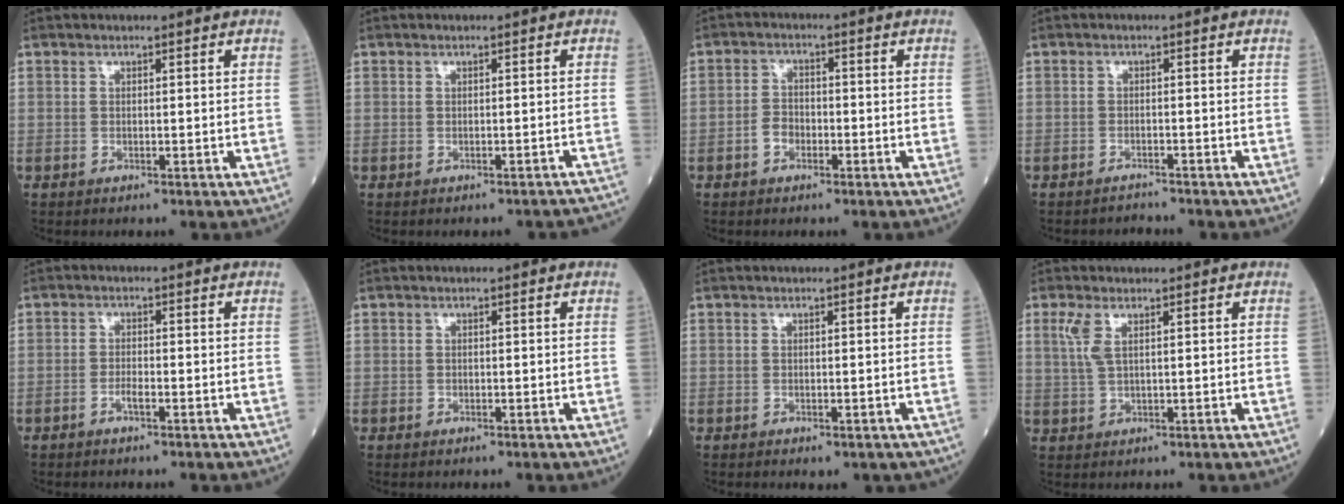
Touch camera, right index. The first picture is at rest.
{"total": 5.0, "force": [-4.7, 1.4, 0.8], "torque": [0.000, 0.003, -0.042]}
{"total": 2.9, "force": [-1.3, 2.1, 1.6], "torque": [-0.026, 0.010, -0.026]}
{"total": 1.6, "force": [-1.5, 0.0, -0.6], "torque": [0.010, -0.009, -0.023]}
{"total": 1.6, "force": [-1.0, 0.3, 1.3], "torque": [-0.023, 0.001, -0.019]}
{"total": 0.0}
{"total": 2.3, "force": [-1.6, 1.1, 1.2], "torque": [-0.010, -0.003, -0.015]}
{"total": 3.1, "force": [1.4, 0.9, 2.6], "torque": [-0.070, 0.008, 0.036]}